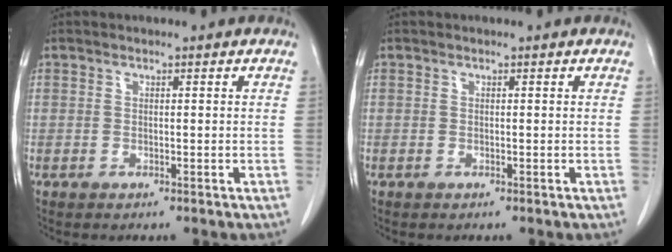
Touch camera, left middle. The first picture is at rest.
{"total": 0.0}